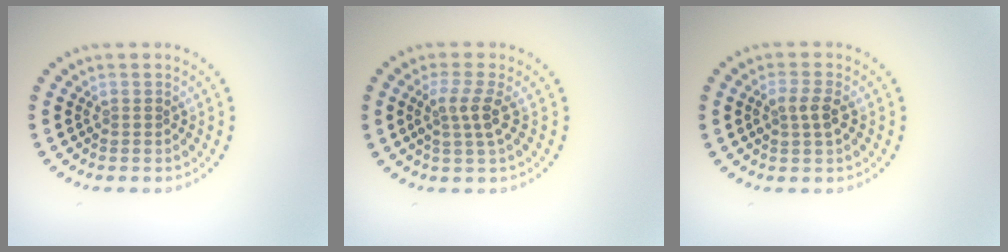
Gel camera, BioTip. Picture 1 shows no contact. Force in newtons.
{"total": 2.5, "press": 2.0, "slide": 1.5}
{"total": 2.0, "press": 2.0, "slide": 0.5}